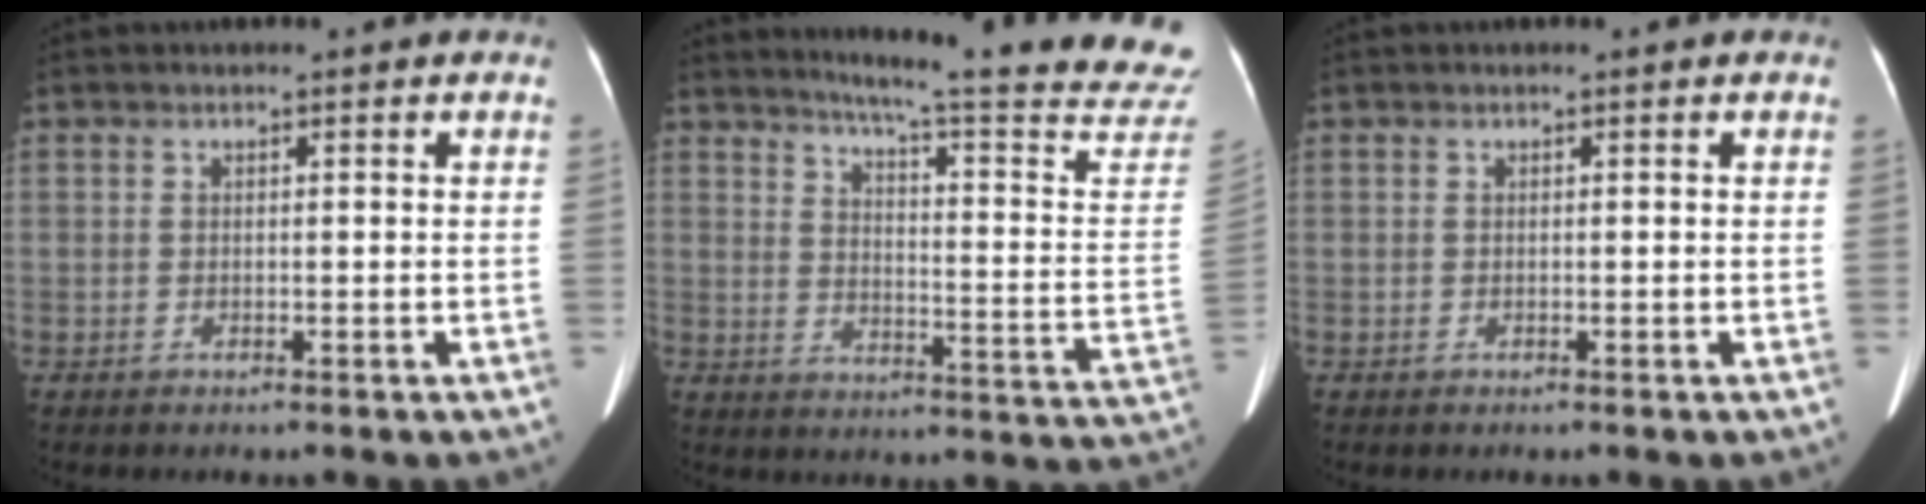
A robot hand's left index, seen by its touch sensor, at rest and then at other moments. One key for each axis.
{"total": 24.0, "fx": 22.0, "fy": -0.4, "fz": 9.6, "tx": -0.126, "ty": -0.124, "tz": 0.254}
{"total": 0.0}